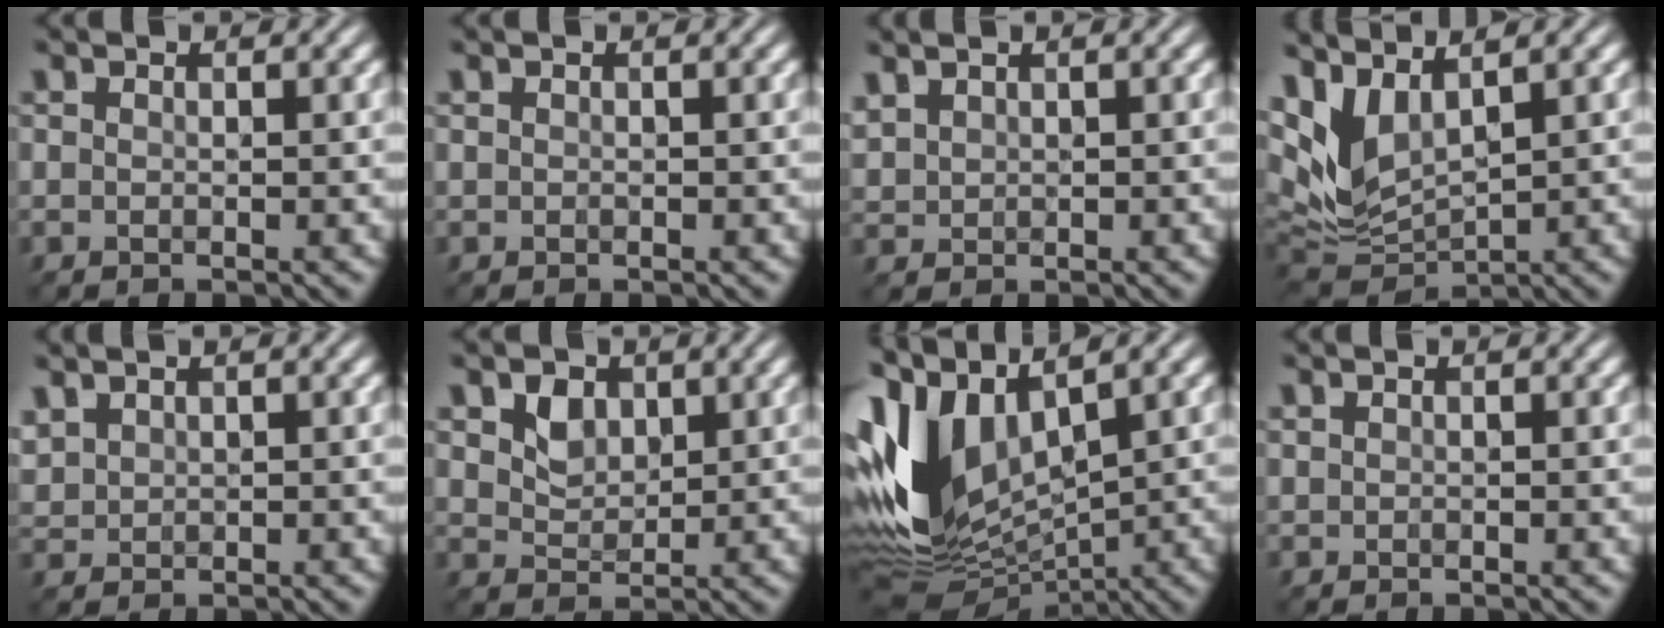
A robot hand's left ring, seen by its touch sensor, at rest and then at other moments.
{"total": 0.0}
{"total": 1.0, "force": [0.9, 0.5, 0.1], "torque": [-0.010, 0.009, 0.033]}
{"total": 5.1, "force": [2.3, 2.4, 3.8], "torque": [-0.101, -0.007, 0.060]}
{"total": 1.2, "force": [0.9, 0.8, 0.3], "torque": [-0.013, 0.008, 0.032]}
{"total": 2.2, "force": [0.9, 1.7, 1.1], "torque": [-0.026, -0.001, 0.021]}
{"total": 10.0, "force": [0.9, 6.0, 7.9], "torque": [-0.176, 0.003, 0.019]}
{"total": 0.0}